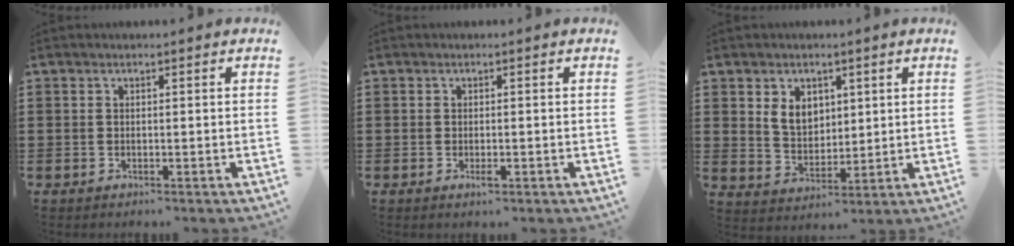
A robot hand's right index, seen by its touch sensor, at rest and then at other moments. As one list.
[{"total": 1.2, "force": [-0.5, 0.1, 1.1], "torque": [-0.020, -0.005, -0.007]}, {"total": 5.2, "force": [2.1, 3.9, 2.7], "torque": [-0.061, 0.009, 0.036]}]